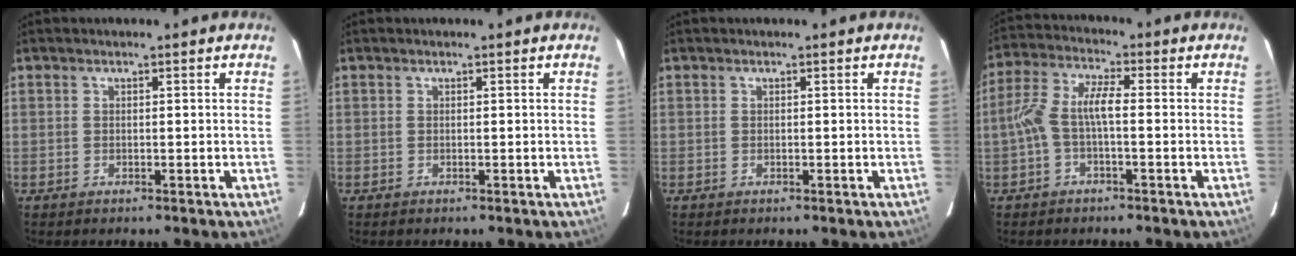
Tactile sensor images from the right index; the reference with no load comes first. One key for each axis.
{"total": 0.0}
{"total": 0.0}
{"total": 6.3, "fx": -1.4, "fy": 1.8, "fz": 5.8, "tx": -0.133, "ty": 0.016, "tz": -0.028}